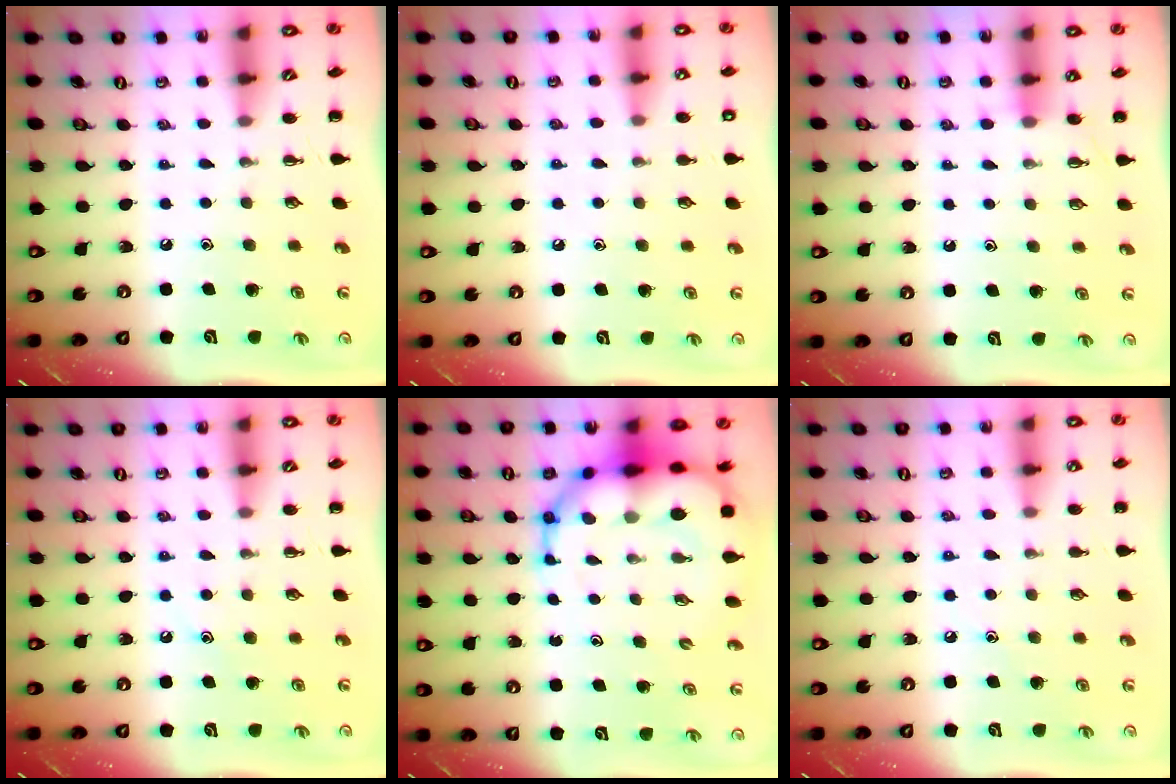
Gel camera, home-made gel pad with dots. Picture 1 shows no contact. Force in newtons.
{"total": 6.4, "press": 6.2, "slide": 1.7}
{"total": 5.0, "press": 4.8, "slide": 1.4}
{"total": 7.4, "press": 7.3, "slide": 0.9}
{"total": 13.4, "press": 12.9, "slide": 3.6}
{"total": 6.7, "press": 6.3, "slide": 2.1}